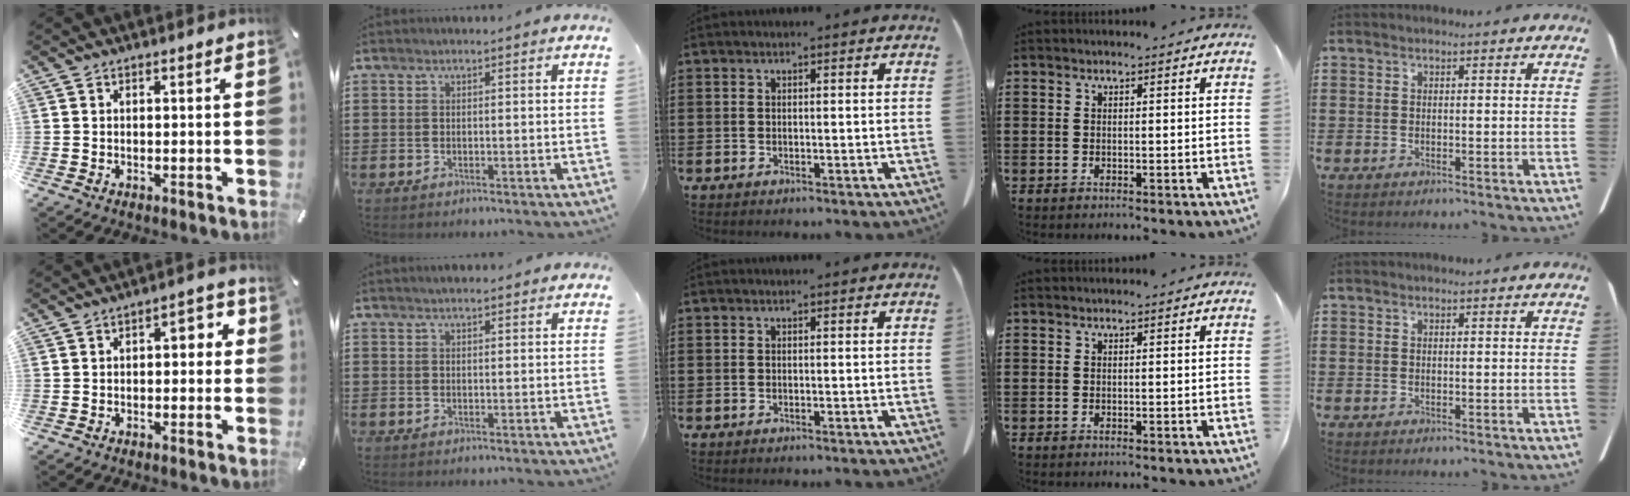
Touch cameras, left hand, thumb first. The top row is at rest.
{"thumb": {"total": 3.7, "force": [-0.9, 2.3, 2.8], "torque": [-0.039, 0.012, -0.025]}, "index": {"total": 1.4, "force": [1.3, 0.2, 0.5], "torque": [-0.011, 0.003, 0.024]}}